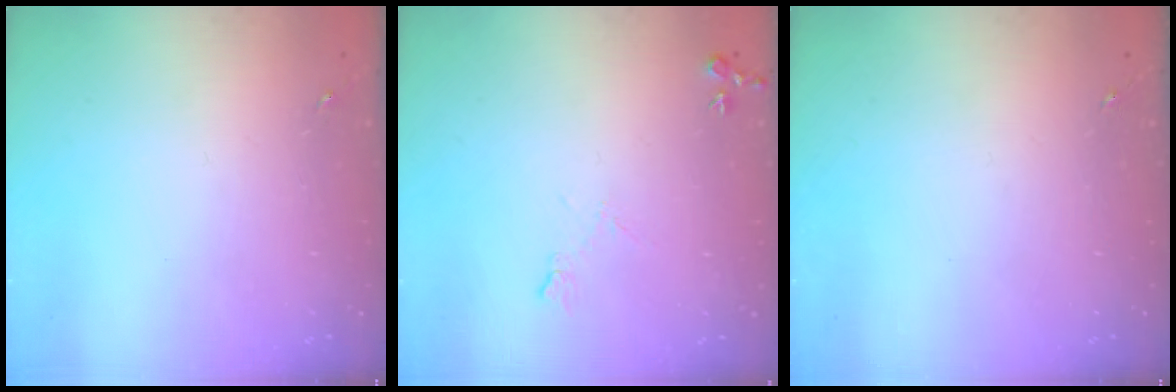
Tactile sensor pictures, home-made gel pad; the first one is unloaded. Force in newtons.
{"total": 6.9, "press": 6.8, "slide": 1.0}
{"total": 0.0}